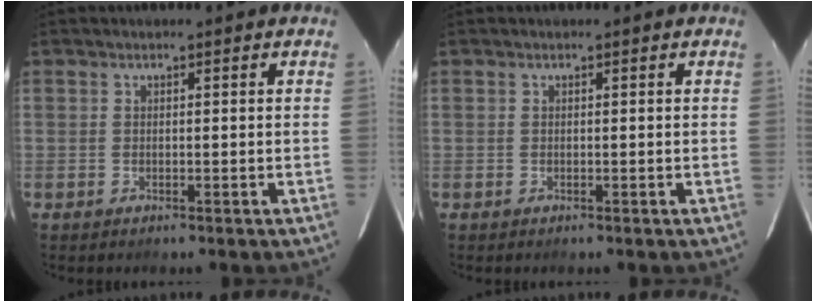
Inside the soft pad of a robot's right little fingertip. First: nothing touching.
{"total": 0.0}